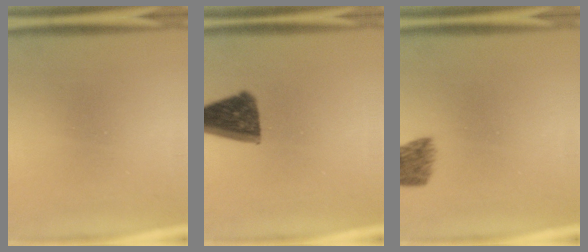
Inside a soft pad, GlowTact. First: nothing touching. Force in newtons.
{"total": 11.1}
{"total": 5.2}